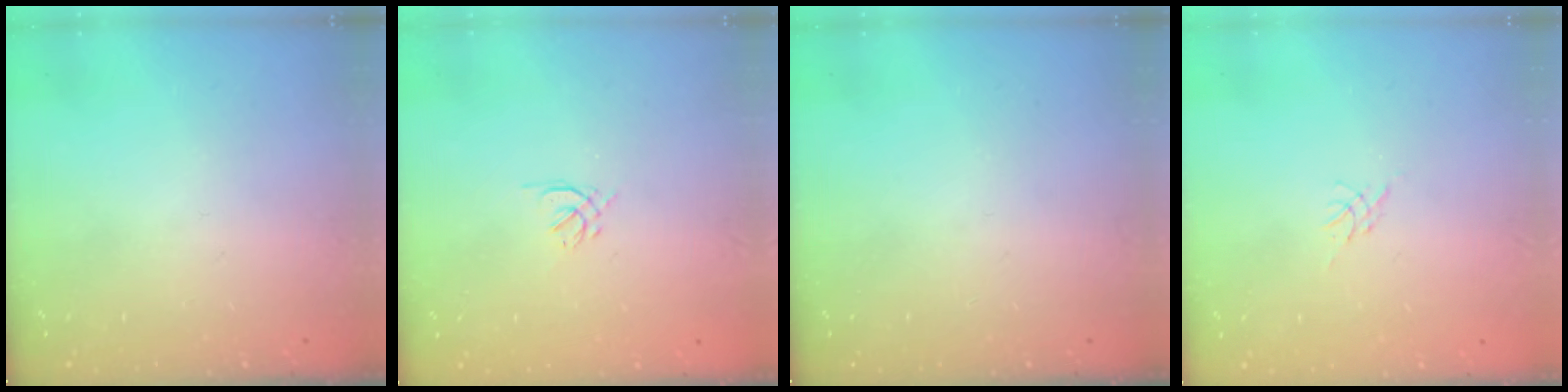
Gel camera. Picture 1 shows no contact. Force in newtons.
{"total": 1.6, "press": 1.5, "slide": 0.5}
{"total": 0.0}
{"total": 0.0}